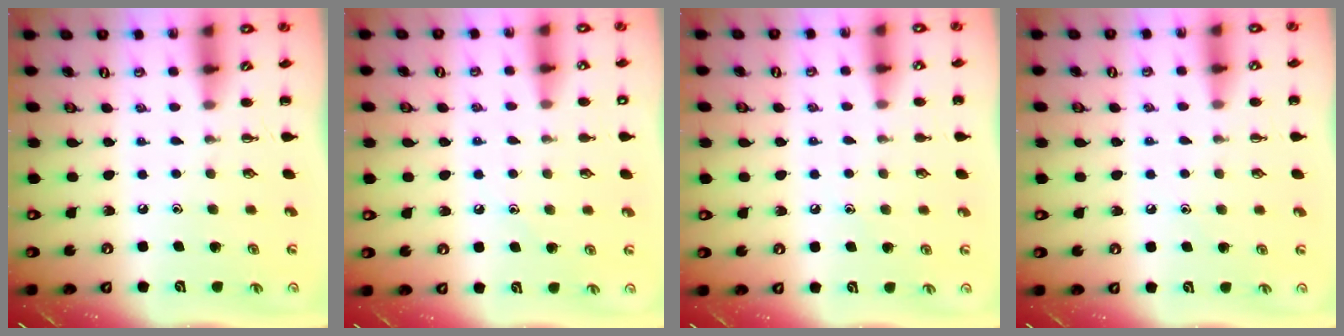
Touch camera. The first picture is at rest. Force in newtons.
{"total": 9.7, "press": 9.6, "slide": 1.8}
{"total": 5.0, "press": 4.8, "slide": 1.4}
{"total": 6.8, "press": 6.6, "slide": 1.8}